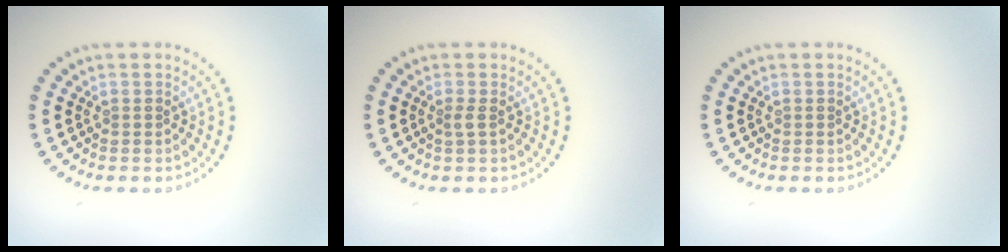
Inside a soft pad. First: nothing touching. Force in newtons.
{"total": 0.9, "press": 0.6, "slide": 0.6}
{"total": 0.0}